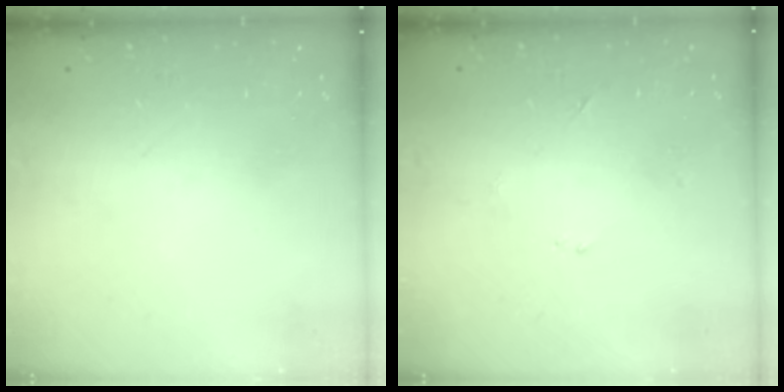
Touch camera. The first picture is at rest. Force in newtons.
{"total": 2.4, "press": 2.4, "slide": 0.3}